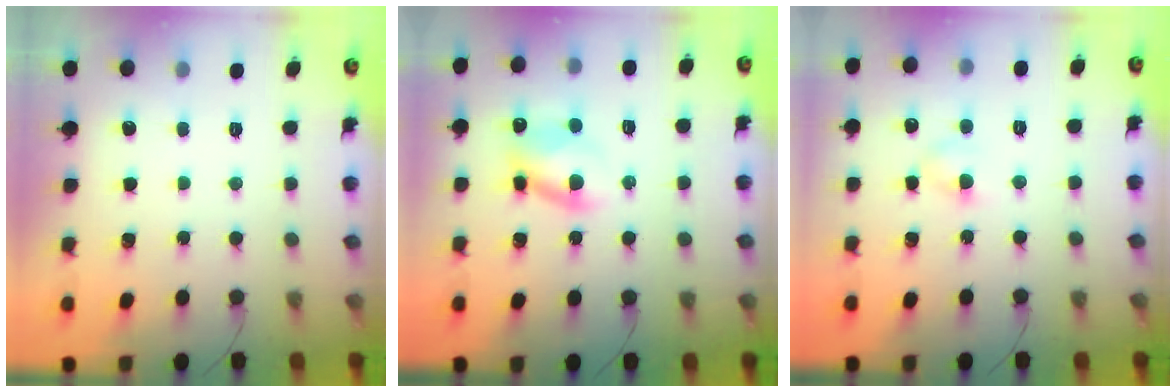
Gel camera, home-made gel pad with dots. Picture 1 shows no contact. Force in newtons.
{"total": 9.5, "press": 9.4, "slide": 1.8}
{"total": 3.5, "press": 3.3, "slide": 1.3}